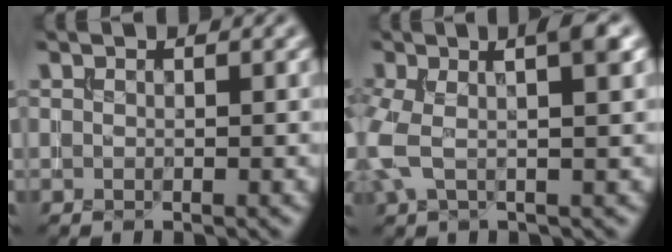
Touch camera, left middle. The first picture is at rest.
{"total": 5.7, "force": [0.6, 1.8, 5.4], "torque": [-0.111, 0.008, 0.001]}